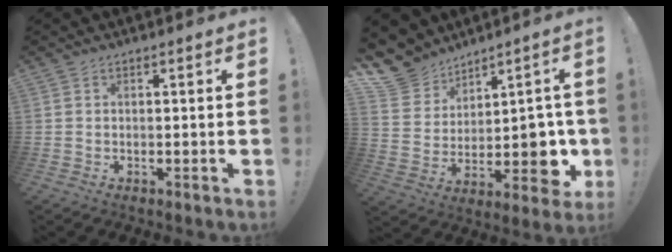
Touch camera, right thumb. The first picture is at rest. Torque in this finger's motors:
{"motor_torque": [0.63, 1.39, 0.66, 0.55, 0.02]}